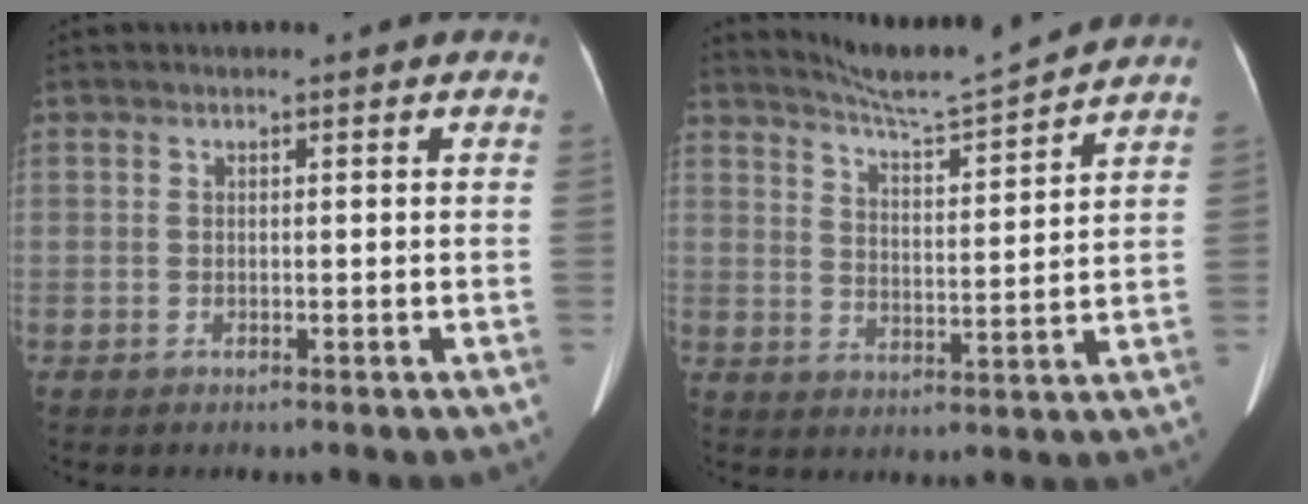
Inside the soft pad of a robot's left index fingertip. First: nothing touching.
{"total": 10.0, "force": [9.6, -1.7, 2.2], "torque": [-0.052, -0.013, 0.154]}